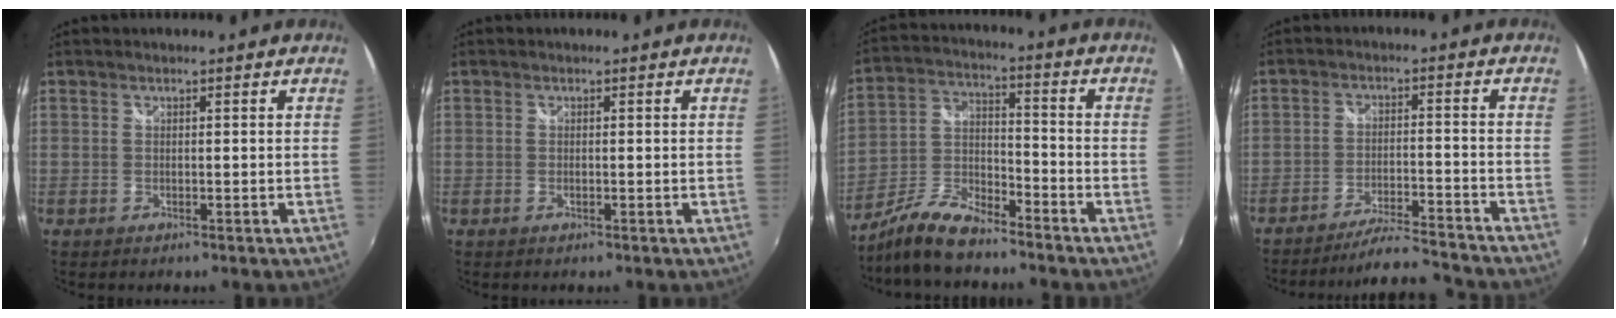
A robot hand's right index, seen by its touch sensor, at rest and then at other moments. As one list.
[{"total": 0.0}, {"total": 11.0, "force": [-8.5, 3.5, 6.0], "torque": [-0.132, 0.001, -0.166]}, {"total": 12.5, "force": [-12.0, -0.1, 3.4], "torque": [-0.079, 0.000, -0.179]}]